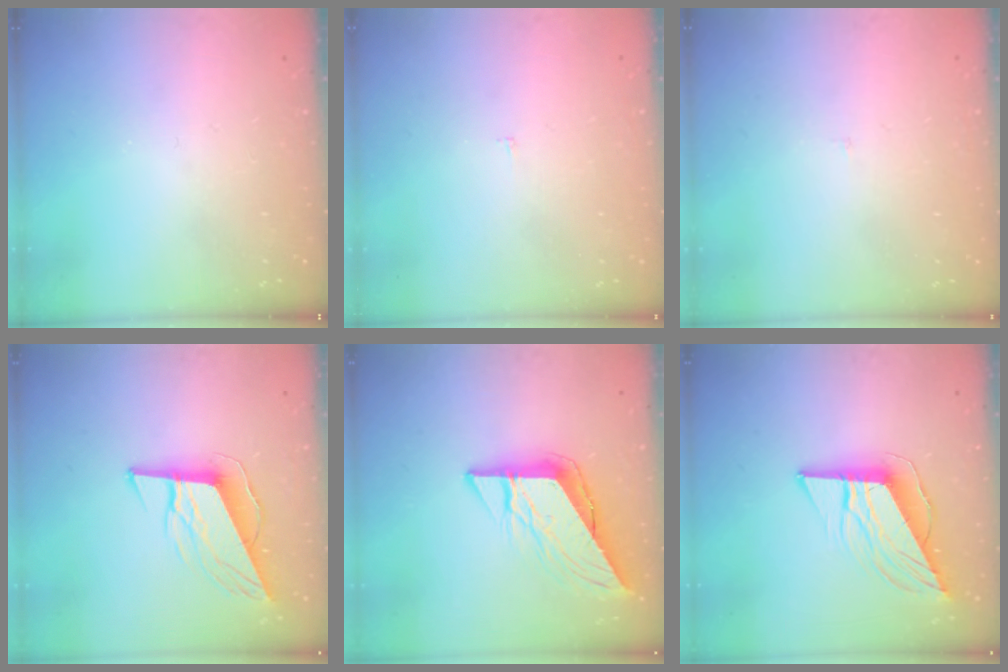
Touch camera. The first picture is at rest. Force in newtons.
{"total": 2.2, "press": 2.2, "slide": 0.2}
{"total": 2.0, "press": 2.0, "slide": 0.1}
{"total": 13.0, "press": 12.6, "slide": 3.2}
{"total": 12.1, "press": 12.0, "slide": 1.3}
{"total": 12.4, "press": 12.3, "slide": 1.5}